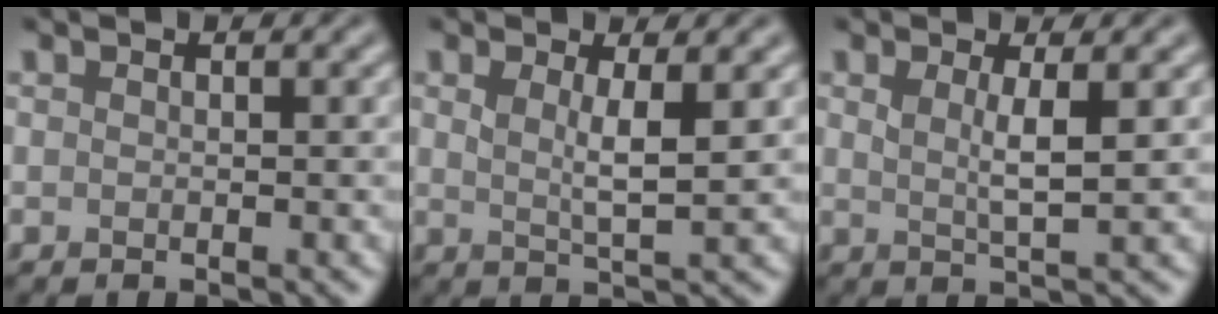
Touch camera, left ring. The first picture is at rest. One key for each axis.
{"total": 2.8, "fx": 0.9, "fy": 0.7, "fz": 2.5, "tx": -0.042, "ty": -0.007, "tz": 0.017}
{"total": 2.6, "fx": 0.8, "fy": 0.6, "fz": 2.4, "tx": -0.040, "ty": -0.006, "tz": 0.014}